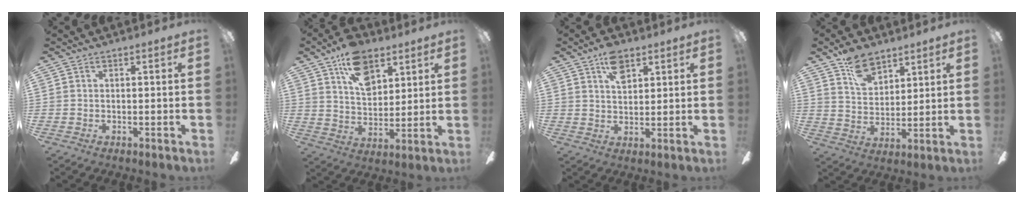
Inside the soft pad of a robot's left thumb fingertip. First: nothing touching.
{"total": 12.7, "force": [7.5, 7.5, 7.0], "torque": [-0.107, -0.023, 0.135]}
{"total": 7.2, "force": [4.0, 4.1, 4.3], "torque": [-0.062, -0.005, 0.069]}
{"total": 9.8, "force": [6.9, 5.7, 3.9], "torque": [-0.060, -0.031, 0.129]}